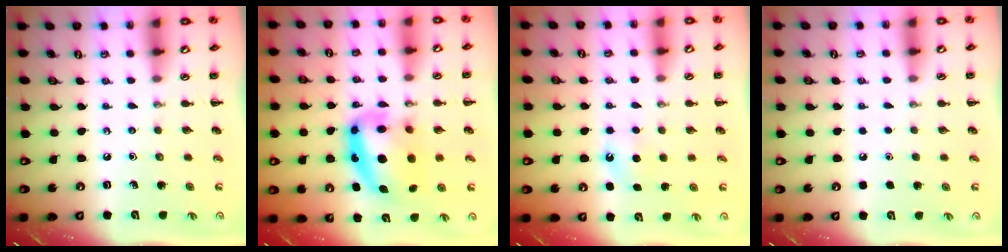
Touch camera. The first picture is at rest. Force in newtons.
{"total": 13.7, "press": 13.3, "slide": 3.2}
{"total": 5.1, "press": 4.9, "slide": 1.3}
{"total": 1.6, "press": 1.6, "slide": 0.1}